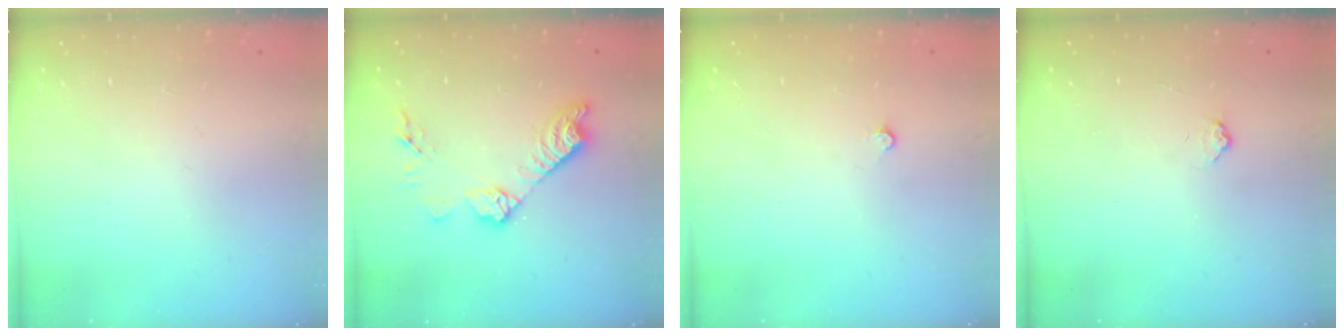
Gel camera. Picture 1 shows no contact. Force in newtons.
{"total": 12.3, "press": 12.2, "slide": 0.6}
{"total": 2.0, "press": 1.9, "slide": 0.3}
{"total": 4.5, "press": 4.5, "slide": 0.6}